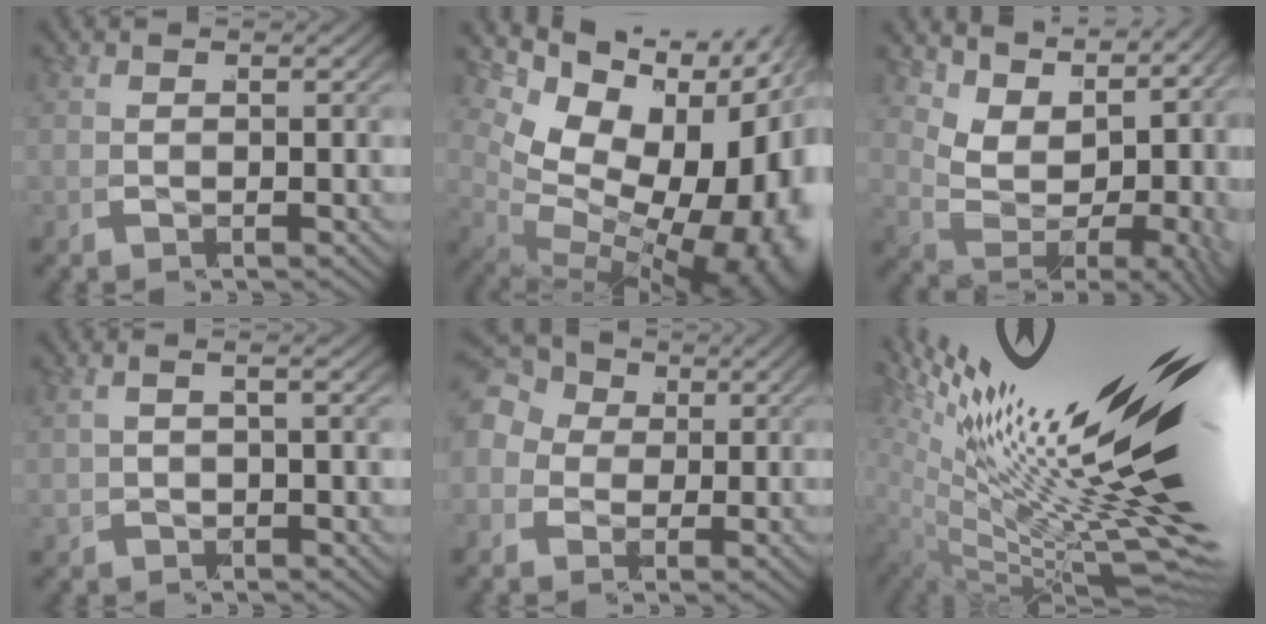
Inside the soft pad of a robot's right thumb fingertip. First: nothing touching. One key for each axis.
{"total": 20.8, "fx": -0.5, "fy": 14.0, "fz": 15.5, "tx": -0.262, "ty": -0.036, "tz": 0.010}
{"total": 8.8, "fx": 2.5, "fy": 5.1, "fz": 6.8, "tx": -0.121, "ty": -0.016, "tz": 0.053}
{"total": 1.3, "fx": 0.5, "fy": 0.1, "fz": 1.3, "tx": -0.011, "ty": 0.012, "tz": 0.012}
{"total": 5.1, "fx": 2.0, "fy": 4.3, "fz": 1.8, "tx": -0.040, "ty": 0.010, "tz": 0.018}
{"total": 15.2, "fx": 0.0, "fy": 7.0, "fz": 13.5, "tx": -0.183, "ty": -0.031, "tz": 0.019}